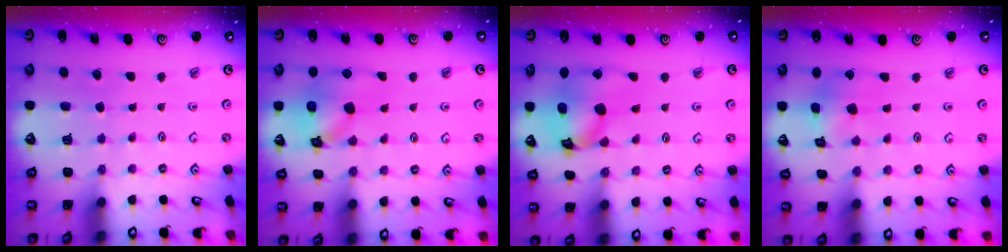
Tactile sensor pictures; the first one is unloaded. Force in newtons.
{"total": 11.7, "press": 11.5, "slide": 1.7}
{"total": 14.5, "press": 14.4, "slide": 1.8}
{"total": 7.0, "press": 7.0, "slide": 0.7}